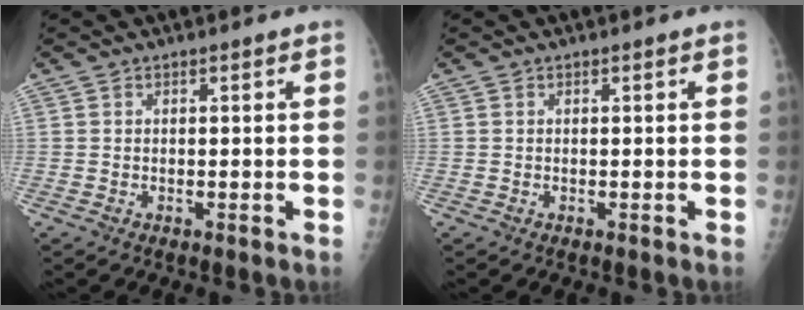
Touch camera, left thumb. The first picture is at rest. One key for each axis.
{"total": 0.0}